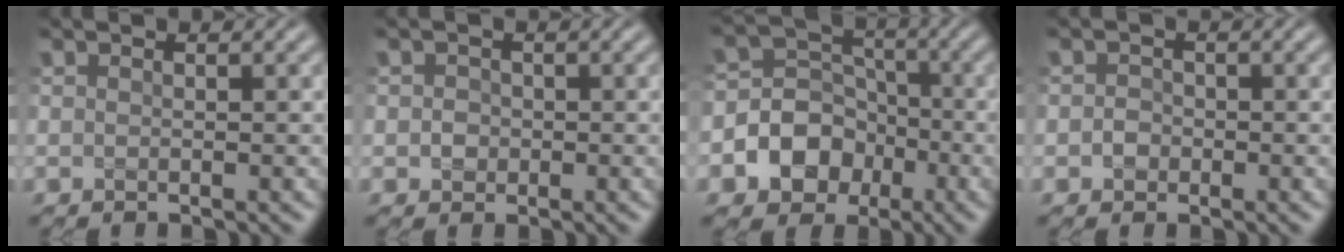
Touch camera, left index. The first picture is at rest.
{"total": 1.3, "force": [0.0, 1.3, 0.4], "torque": [-0.003, -0.002, -0.004]}
{"total": 7.6, "force": [-2.7, 6.6, 2.6], "torque": [-0.034, 0.010, -0.075]}
{"total": 1.3, "force": [-0.3, 1.2, 0.4], "torque": [-0.003, -0.001, -0.010]}